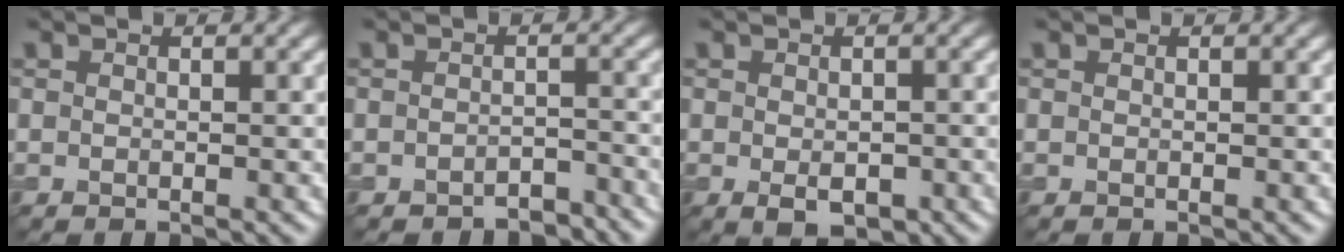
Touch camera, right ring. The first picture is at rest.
{"total": 2.6, "force": [-2.4, 0.8, 0.6], "torque": [-0.003, 0.004, -0.033]}
{"total": 2.6, "force": [-0.9, 1.5, 1.9], "torque": [-0.032, -0.009, -0.010]}
{"total": 0.0}